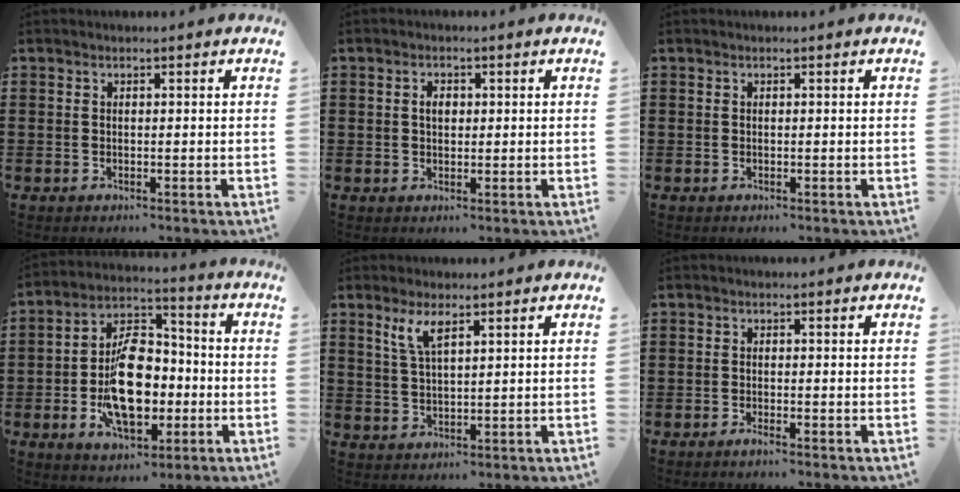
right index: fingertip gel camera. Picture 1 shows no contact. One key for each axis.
{"total": 2.1, "fx": 0.4, "fy": 1.3, "fz": 1.6, "tx": -0.034, "ty": 0.009, "tz": 0.006}
{"total": 0.0}
{"total": 12.4, "fx": -2.6, "fy": 7.1, "fz": 9.8, "tx": -0.183, "ty": 0.004, "tz": -0.044}
{"total": 4.0, "fx": 2.4, "fy": 1.2, "fz": 3.0, "tx": -0.066, "ty": 0.005, "tz": 0.041}
{"total": 0.9, "fx": -0.7, "fy": -0.2, "fz": 0.5, "tx": -0.011, "ty": -0.007, "tz": -0.012}